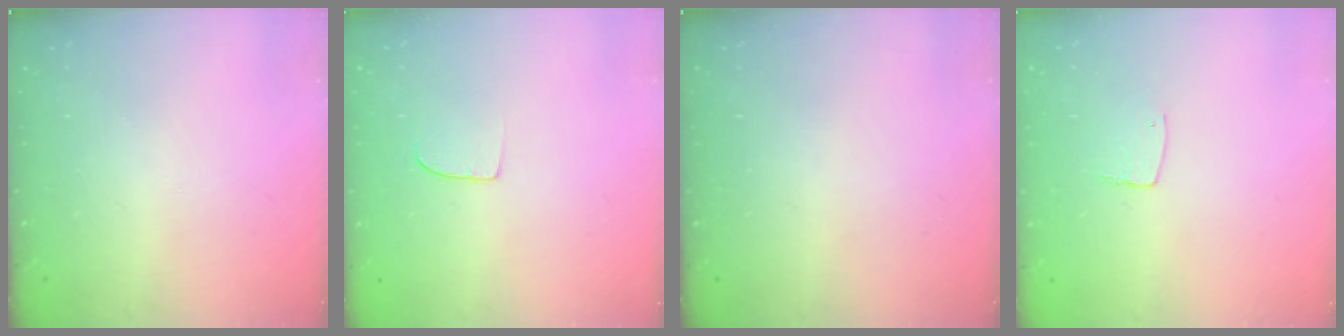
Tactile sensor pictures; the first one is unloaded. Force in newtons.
{"total": 5.6, "press": 5.5, "slide": 0.5}
{"total": 0.0}
{"total": 4.7, "press": 4.7, "slide": 0.4}